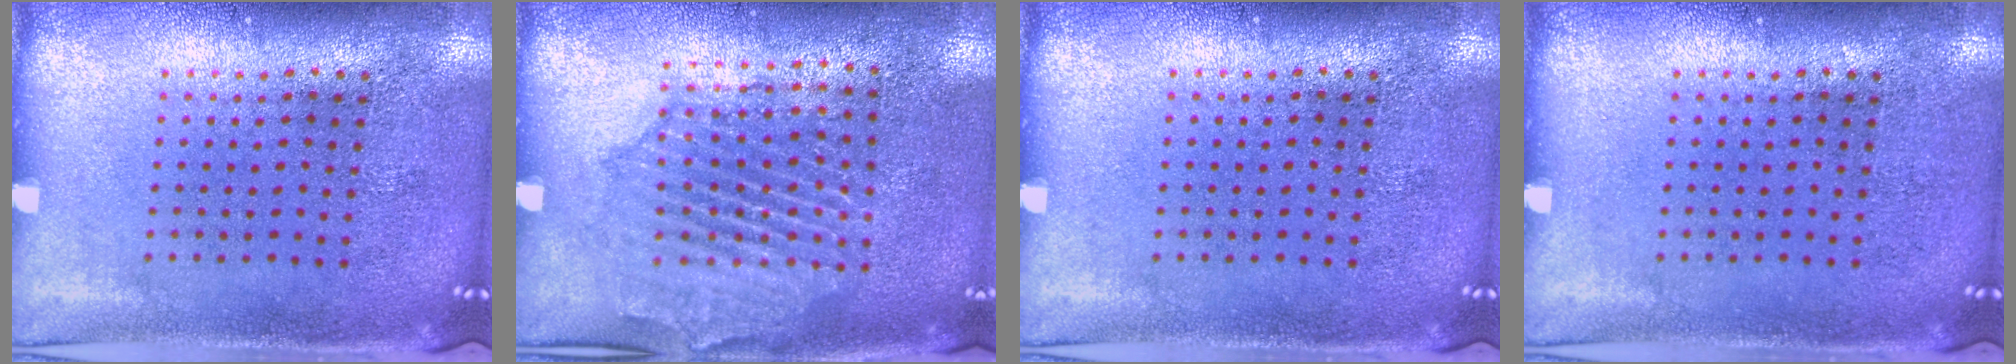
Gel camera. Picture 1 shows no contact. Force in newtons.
{"total": 1.6, "press": 1.6, "slide": 0.2}
{"total": 0.0}
{"total": 0.0}